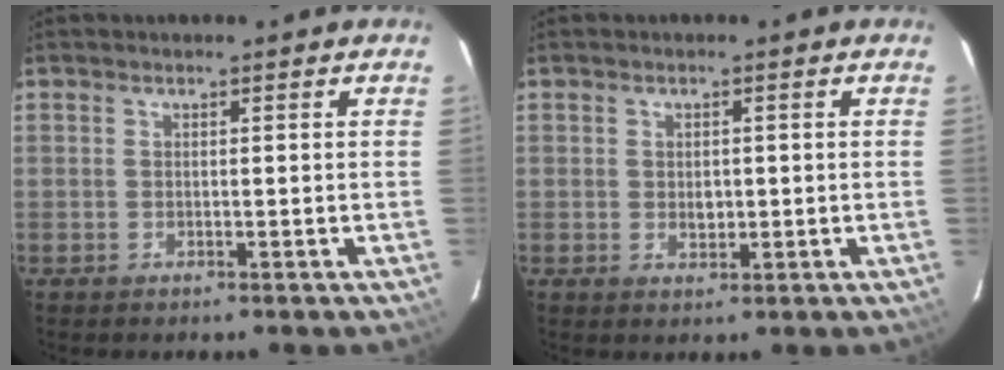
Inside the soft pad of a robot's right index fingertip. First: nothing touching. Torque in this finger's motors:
{"motor_torque": [0.02, 0.05, 0.02, 0.00]}